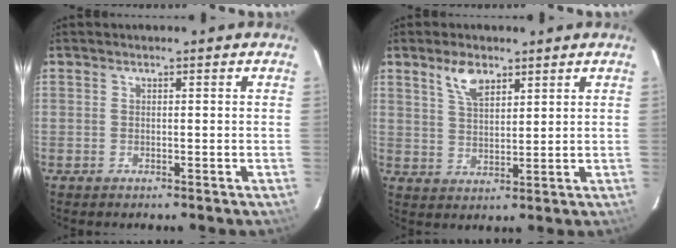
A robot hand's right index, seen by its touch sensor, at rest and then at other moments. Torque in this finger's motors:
{"motor_torque": [0.14, 0.07, 0.12, 0.08]}